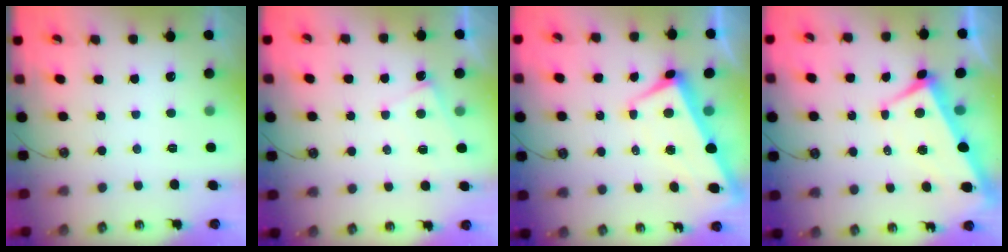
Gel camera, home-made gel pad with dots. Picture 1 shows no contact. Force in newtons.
{"total": 3.8, "press": 3.7, "slide": 0.3}
{"total": 1.2, "press": 0.3, "slide": 1.1}
{"total": 1.4, "press": 1.0, "slide": 1.0}